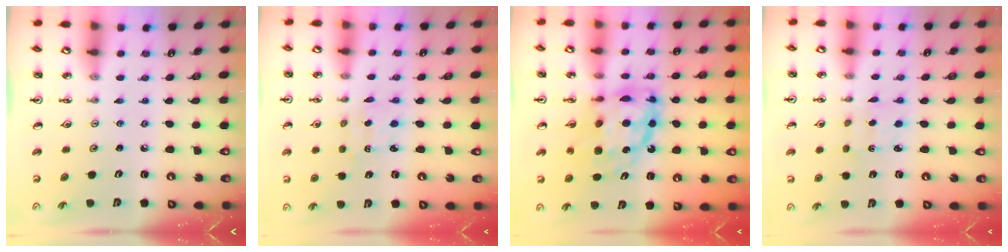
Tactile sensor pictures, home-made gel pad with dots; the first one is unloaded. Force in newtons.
{"total": 1.8, "press": 1.8, "slide": 0.5}
{"total": 13.4, "press": 13.4, "slide": 1.2}
{"total": 1.6, "press": 1.5, "slide": 0.6}